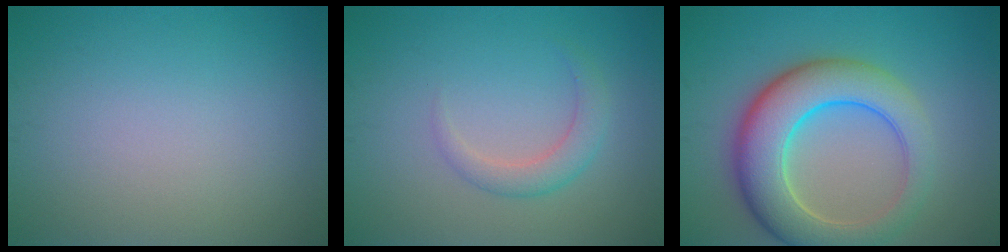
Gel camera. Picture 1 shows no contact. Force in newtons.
{"total": 2.2, "press": 2.2, "slide": 0.2}
{"total": 8.6, "press": 8.6, "slide": 0.6}